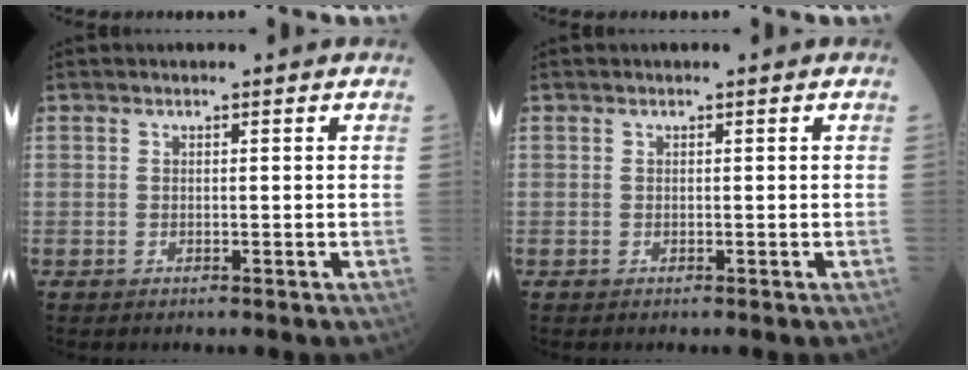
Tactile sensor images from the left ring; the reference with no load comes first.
{"total": 0.0}